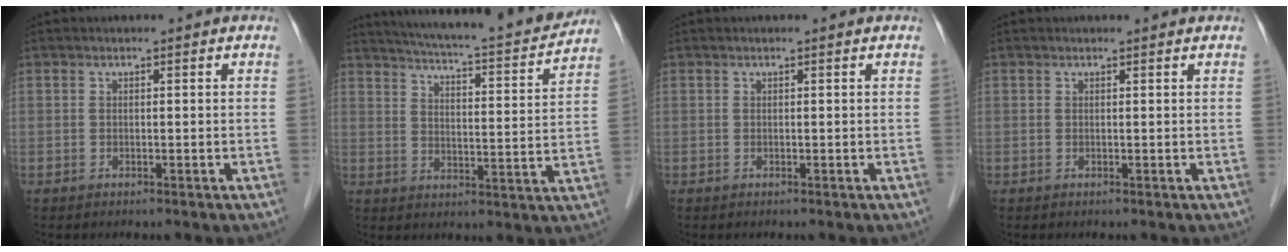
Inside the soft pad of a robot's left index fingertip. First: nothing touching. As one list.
[{"total": 18.3, "force": [16.6, 1.1, 7.4], "torque": [-0.119, -0.018, 0.227]}, {"total": 0.0}, {"total": 0.8, "force": [0.8, 0.0, 0.1], "torque": [-0.009, 0.001, 0.009]}]